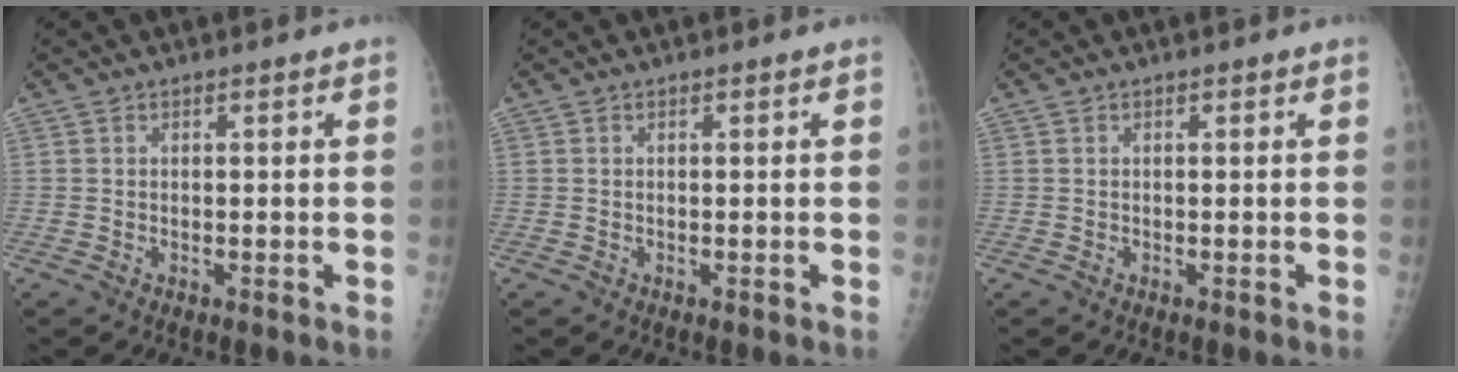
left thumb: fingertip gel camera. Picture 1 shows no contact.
{"total": 0.0}
{"total": 0.0}